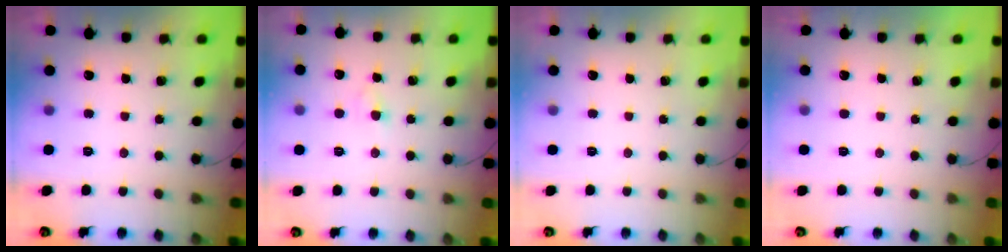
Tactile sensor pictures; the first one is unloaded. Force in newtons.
{"total": 2.7, "press": 2.5, "slide": 1.1}
{"total": 0.0}
{"total": 0.9, "press": 0.9, "slide": 0.1}